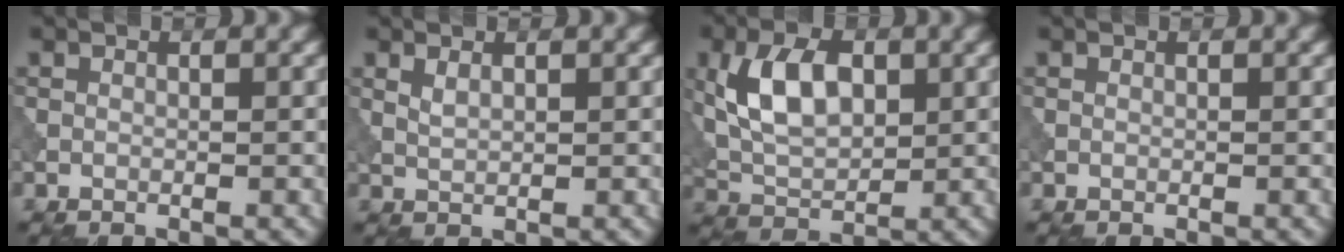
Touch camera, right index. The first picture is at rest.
{"total": 1.1, "force": [0.7, 0.4, 0.8], "torque": [-0.022, -0.001, 0.017]}
{"total": 6.5, "force": [1.4, 3.8, 5.1], "torque": [-0.099, 0.008, 0.026]}
{"total": 0.0}